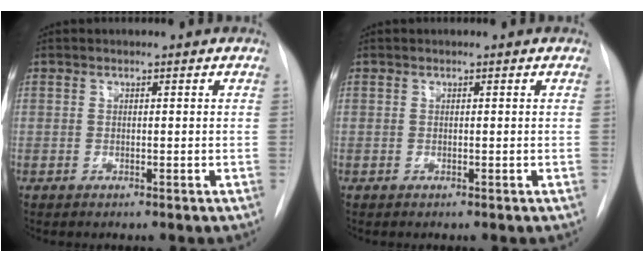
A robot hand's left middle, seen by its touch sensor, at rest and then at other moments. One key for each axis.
{"total": 0.0}